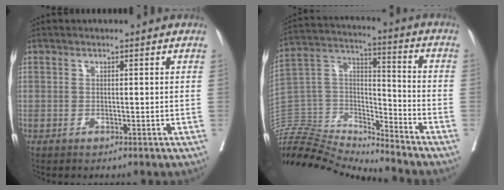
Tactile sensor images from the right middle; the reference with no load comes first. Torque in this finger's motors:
{"motor_torque": [-0.05, -1.91, 0.33, 0.20]}